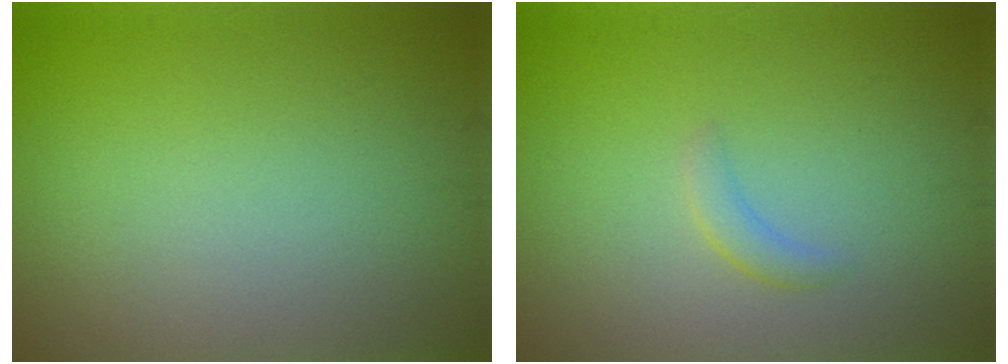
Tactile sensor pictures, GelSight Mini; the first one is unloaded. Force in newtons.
{"total": 1.2, "press": 1.2, "slide": 0.1}